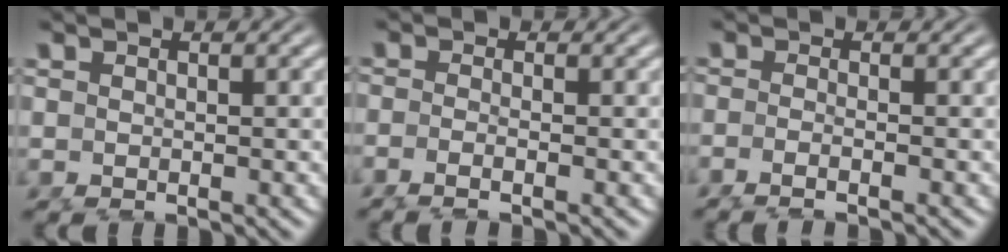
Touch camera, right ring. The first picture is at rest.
{"total": 2.6, "force": [-2.0, 0.5, 1.7], "torque": [-0.035, -0.001, -0.039]}
{"total": 3.0, "force": [-2.4, 0.4, 1.7], "torque": [-0.035, -0.001, -0.044]}